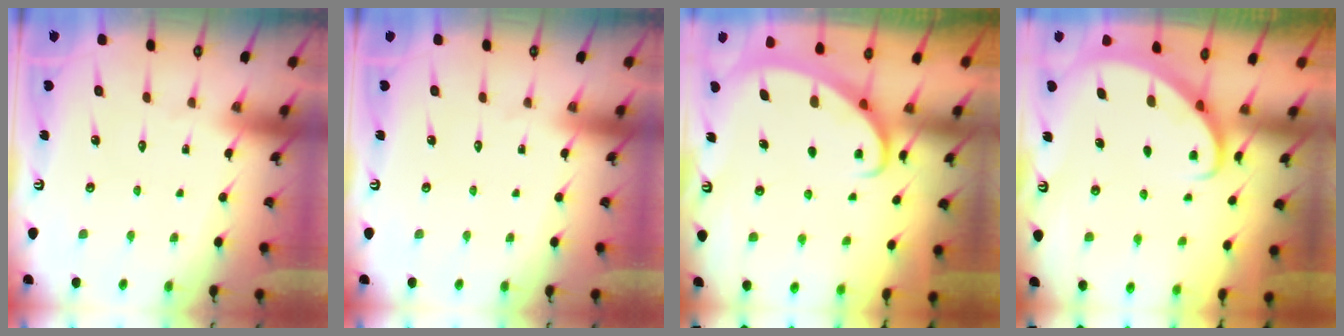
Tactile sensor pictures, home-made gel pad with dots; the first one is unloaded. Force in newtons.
{"total": 0.0}
{"total": 2.4, "press": 2.3, "slide": 0.5}
{"total": 2.7, "press": 2.7, "slide": 0.2}